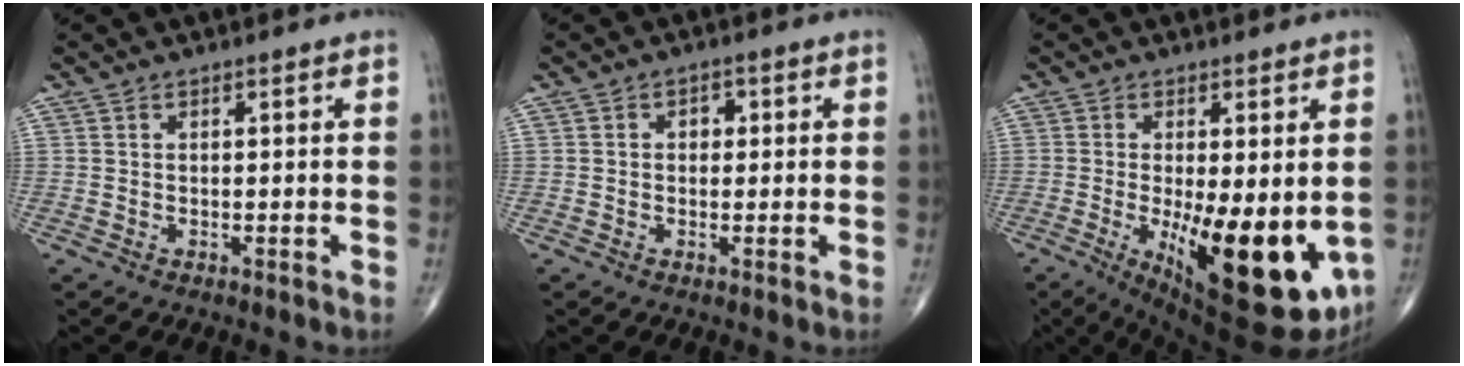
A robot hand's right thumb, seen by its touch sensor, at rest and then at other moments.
{"total": 2.1, "force": [0.3, 1.7, 1.3], "torque": [-0.006, 0.004, -0.001]}
{"total": 19.5, "force": [-3.9, 7.1, 17.7], "torque": [-0.228, -0.034, -0.033]}